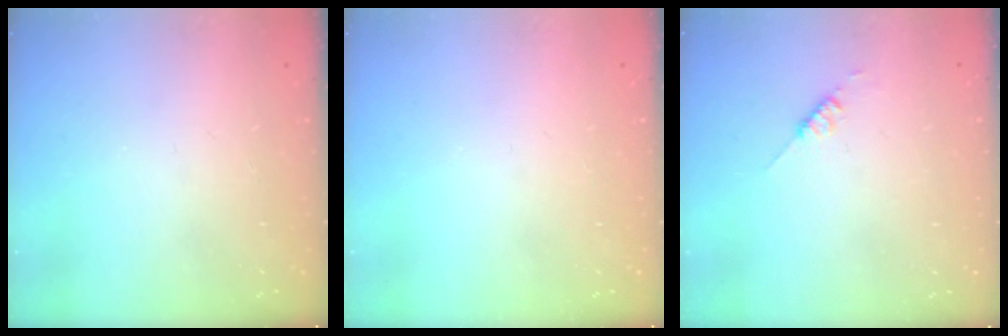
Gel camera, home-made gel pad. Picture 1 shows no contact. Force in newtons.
{"total": 0.0}
{"total": 2.6, "press": 2.6, "slide": 0.3}